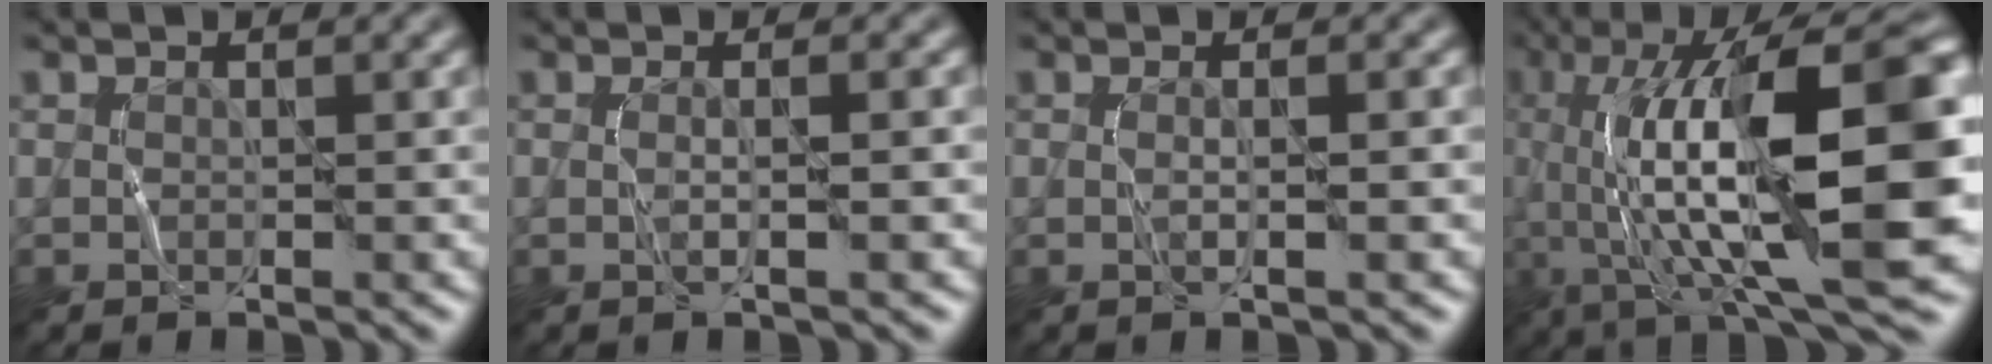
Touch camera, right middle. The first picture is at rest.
{"total": 1.6, "force": [0.0, 0.5, 1.6], "torque": [-0.016, 0.003, -0.010]}
{"total": 1.3, "force": [0.0, 0.4, 1.3], "torque": [-0.015, 0.004, -0.006]}
{"total": 18.0, "force": [1.3, 7.0, 16.6], "torque": [-0.280, 0.031, 0.028]}